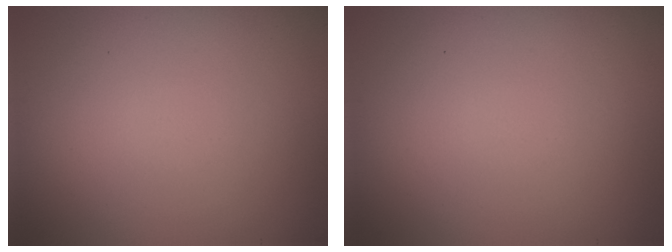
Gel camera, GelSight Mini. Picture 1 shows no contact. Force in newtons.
{"total": 0.0}